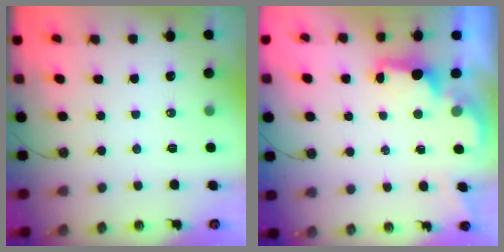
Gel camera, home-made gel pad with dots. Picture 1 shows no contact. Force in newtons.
{"total": 2.1, "press": 1.9, "slide": 0.8}